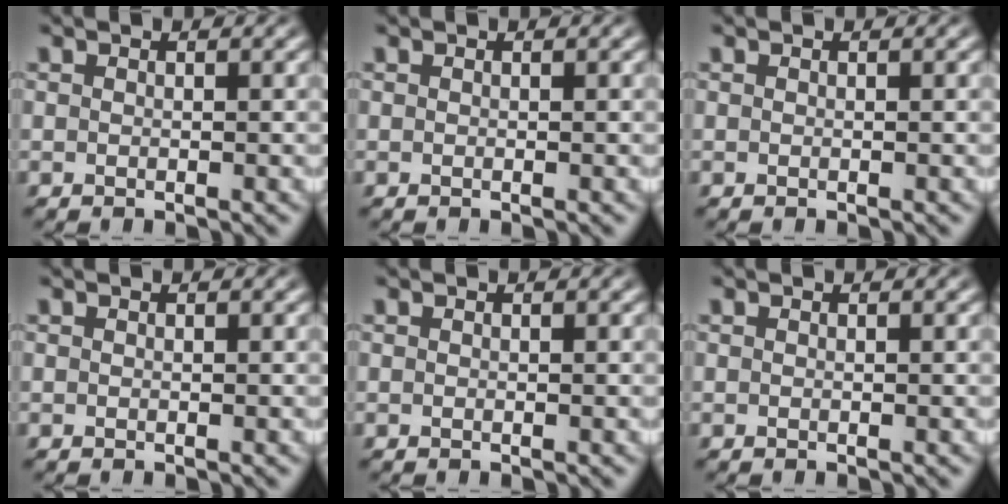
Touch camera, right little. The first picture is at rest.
{"total": 0.0}
{"total": 0.0}
{"total": 0.0}
{"total": 0.0}
{"total": 0.0}